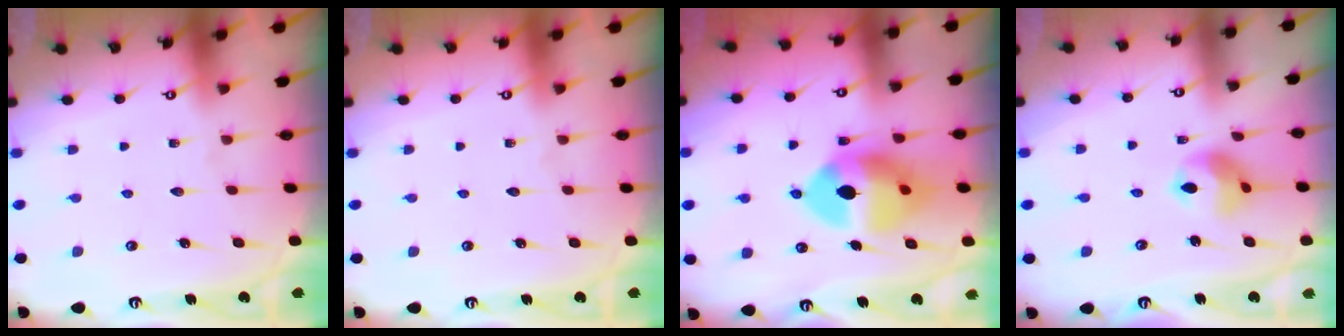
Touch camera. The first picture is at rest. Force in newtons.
{"total": 0.0}
{"total": 13.2, "press": 13.1, "slide": 1.8}
{"total": 9.4, "press": 9.4, "slide": 0.5}